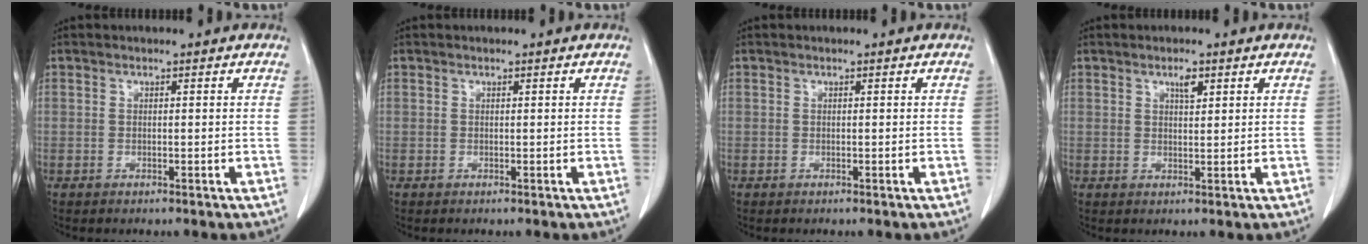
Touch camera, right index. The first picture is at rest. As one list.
[{"total": 0.0}, {"total": 0.0}, {"total": 2.0, "force": [1.2, 0.7, 1.5], "torque": [-0.027, -0.002, 0.020]}]